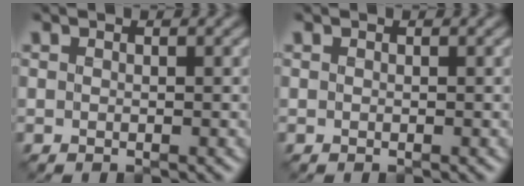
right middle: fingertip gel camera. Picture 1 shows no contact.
{"total": 0.0}